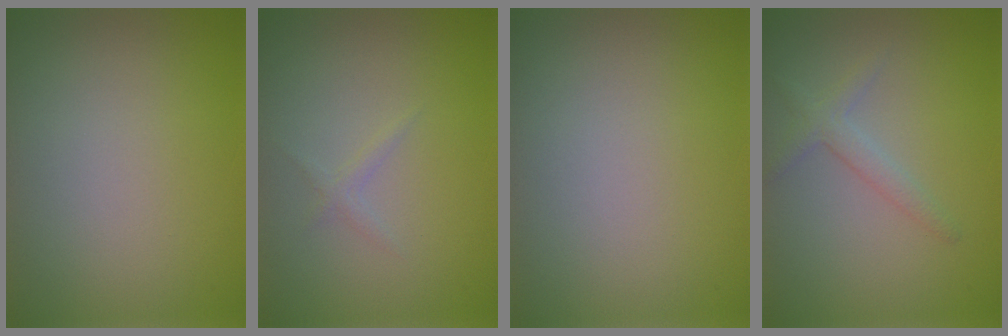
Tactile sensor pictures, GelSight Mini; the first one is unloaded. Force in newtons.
{"total": 0.8, "press": 0.8, "slide": 0.1}
{"total": 0.0}
{"total": 1.8, "press": 1.8, "slide": 0.1}